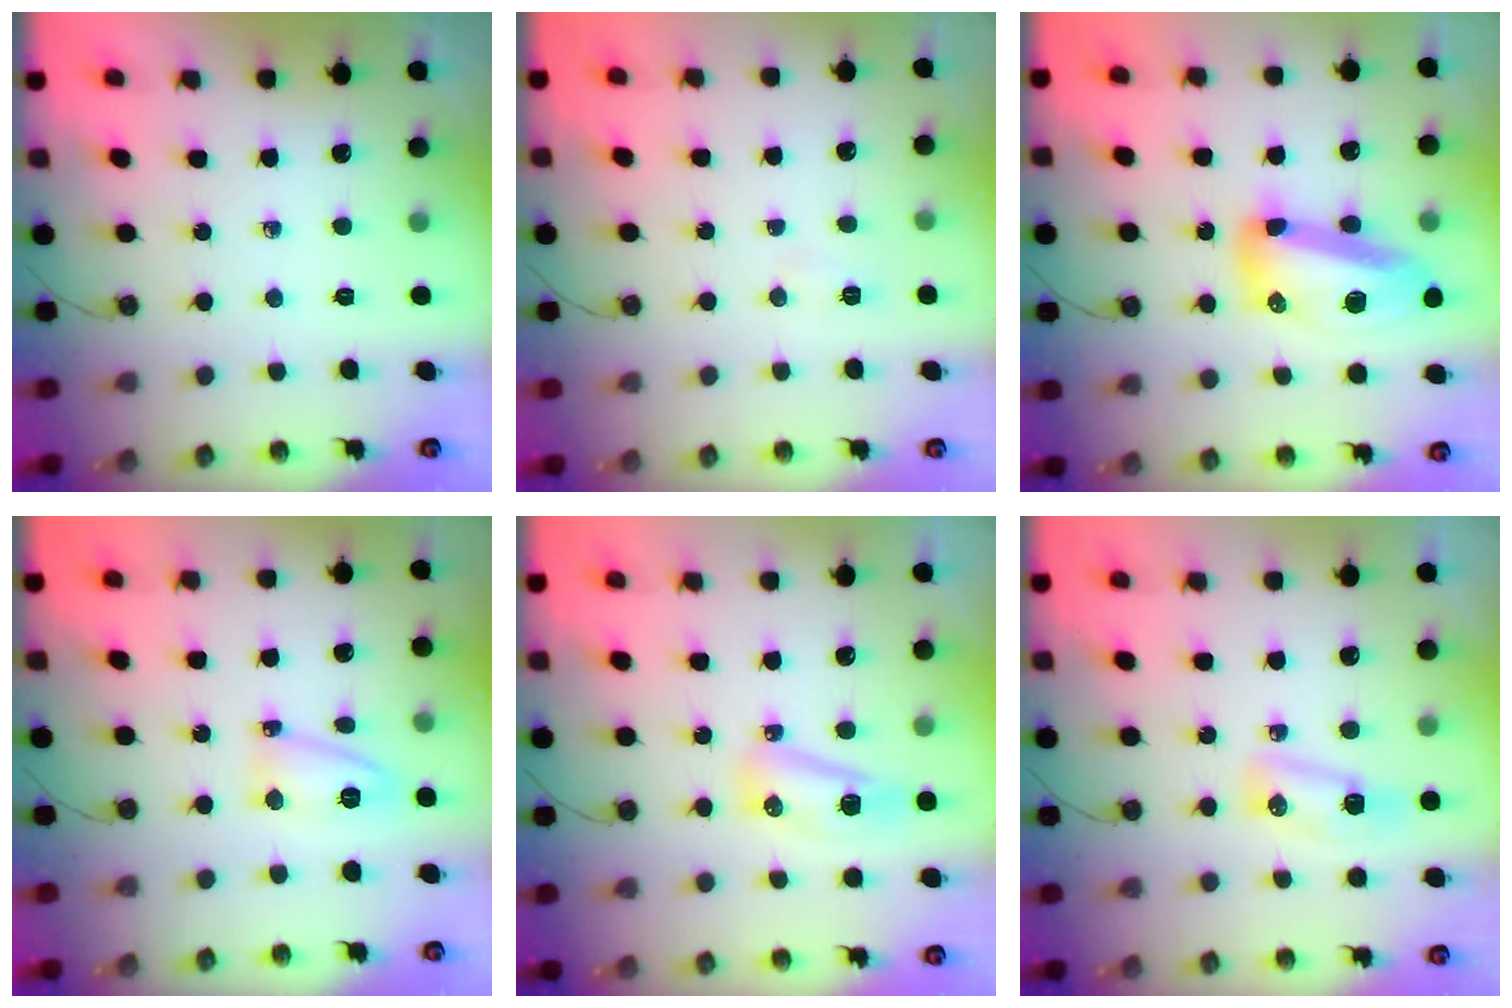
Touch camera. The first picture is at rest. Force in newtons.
{"total": 4.3, "press": 4.3, "slide": 0.4}
{"total": 16.1, "press": 16.0, "slide": 1.4}
{"total": 7.0, "press": 6.9, "slide": 0.6}
{"total": 7.5, "press": 7.5, "slide": 0.9}
{"total": 6.3, "press": 6.3, "slide": 0.7}